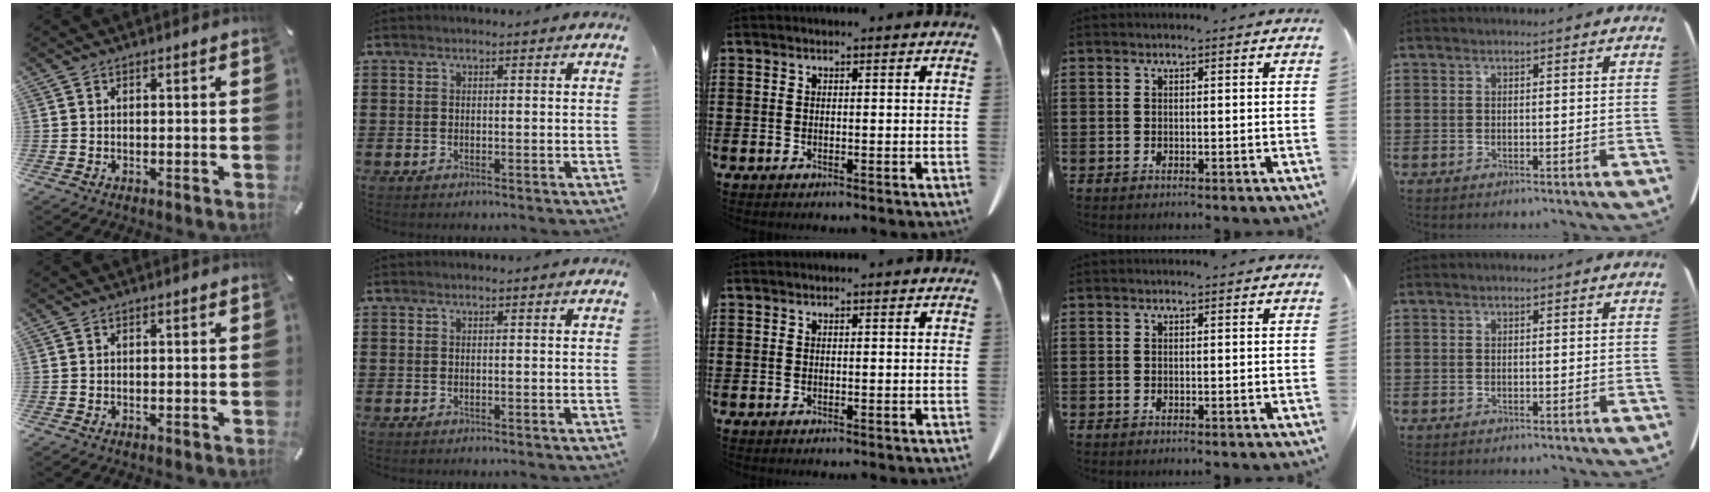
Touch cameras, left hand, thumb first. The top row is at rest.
{}